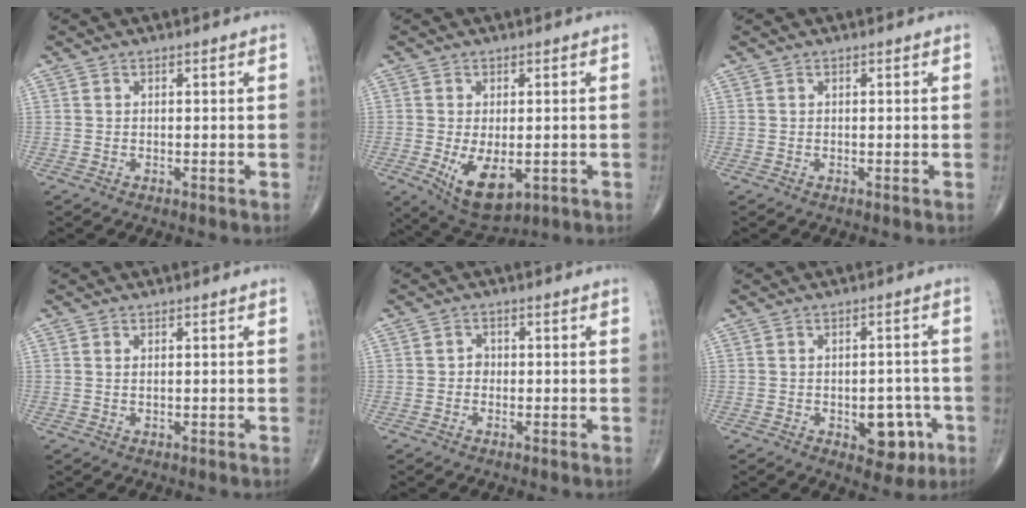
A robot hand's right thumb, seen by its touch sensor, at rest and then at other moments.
{"total": 9.1, "force": [-2.2, 4.8, 7.5], "torque": [-0.117, -0.017, -0.021]}
{"total": 0.0}
{"total": 0.5, "force": [0.2, 0.2, 0.4], "torque": [-0.005, -0.001, 0.005]}
{"total": 1.4, "force": [-0.2, 1.2, 0.6], "torque": [0.004, 0.006, -0.008]}
{"total": 7.9, "force": [-2.8, 4.6, 5.9], "torque": [-0.042, 0.016, -0.027]}